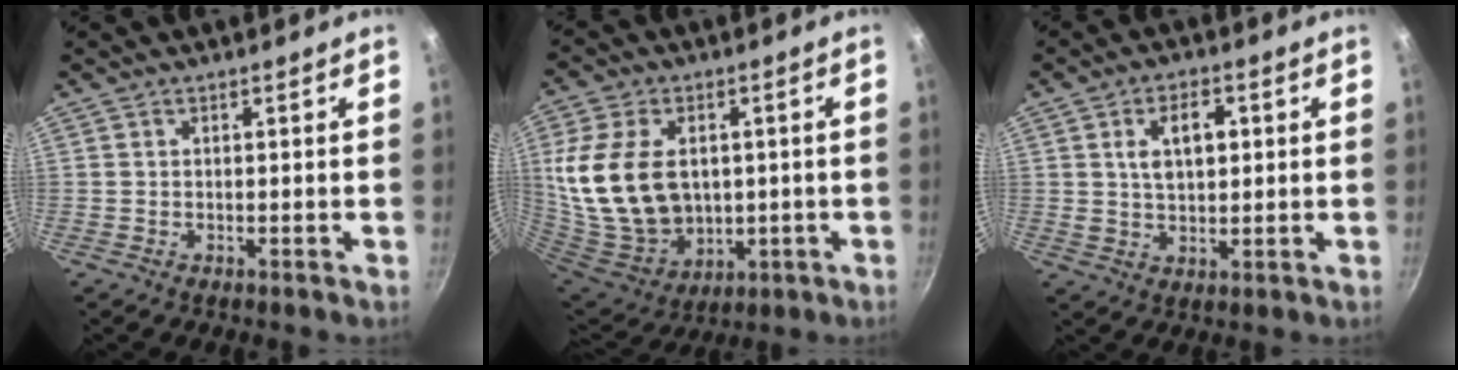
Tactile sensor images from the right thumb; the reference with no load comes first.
{"total": 21.3, "force": [1.8, 14.9, 15.2], "torque": [-0.290, -0.008, 0.054]}
{"total": 7.6, "force": [1.7, 4.5, 5.9], "torque": [-0.082, 0.002, 0.029]}